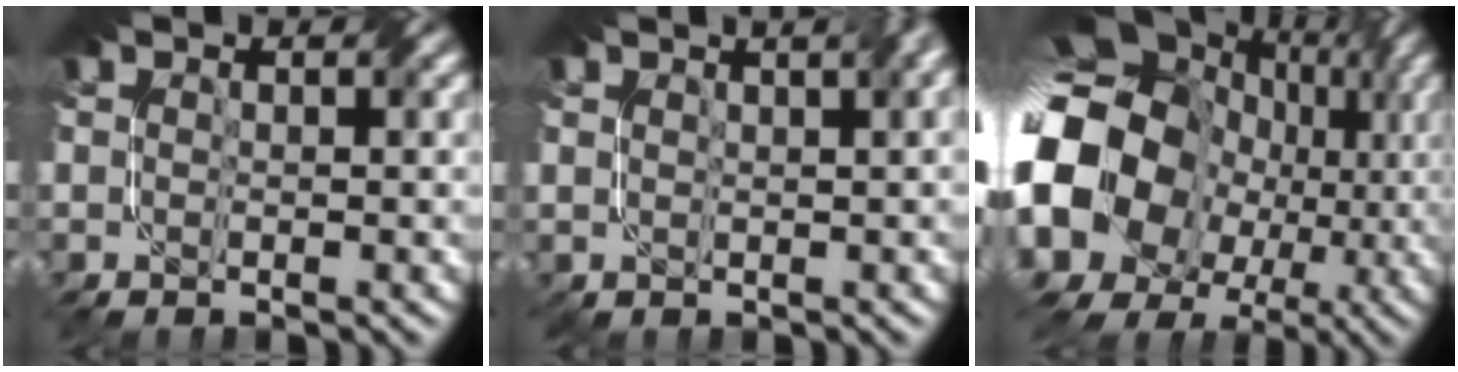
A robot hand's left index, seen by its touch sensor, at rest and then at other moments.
{"total": 3.6, "force": [2.2, 1.4, 2.6], "torque": [-0.018, 0.017, 0.026]}
{"total": 20.1, "force": [-1.1, 17.3, 10.2], "torque": [-0.203, 0.002, -0.050]}